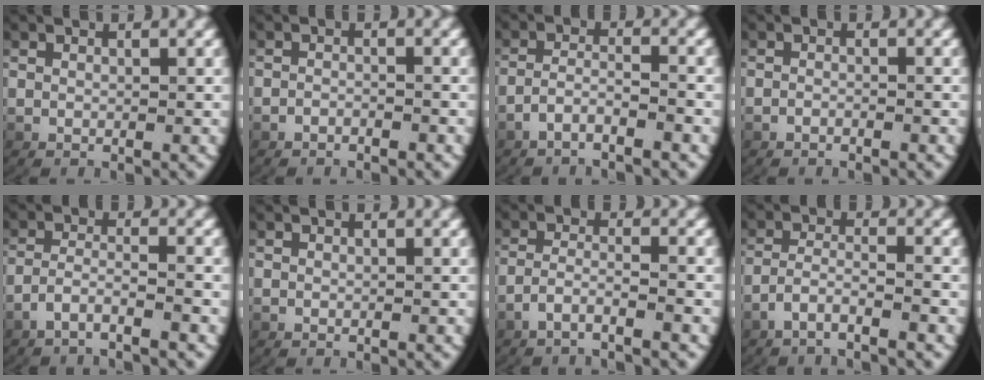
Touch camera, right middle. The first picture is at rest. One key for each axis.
{"total": 1.3, "fx": -1.3, "fy": 0.2, "fz": 0.1, "tx": -0.004, "ty": 0.003, "tz": -0.026}
{"total": 2.7, "fx": -2.4, "fy": 0.3, "fz": 1.4, "tx": -0.035, "ty": -0.007, "tz": -0.041}
{"total": 0.9, "fx": -0.9, "fy": 0.1, "fz": 0.2, "tx": -0.007, "ty": 0.003, "tz": -0.019}
{"total": 3.1, "fx": -2.6, "fy": 0.2, "fz": 1.7, "tx": -0.040, "ty": -0.009, "tz": -0.042}
{"total": 0.0}
{"total": 2.7, "fx": -2.2, "fy": 0.1, "fz": 1.6, "tx": -0.040, "ty": -0.008, "tz": -0.037}
{"total": 3.1, "fx": -2.5, "fy": 0.4, "fz": 1.8, "tx": -0.044, "ty": -0.009, "tz": -0.041}